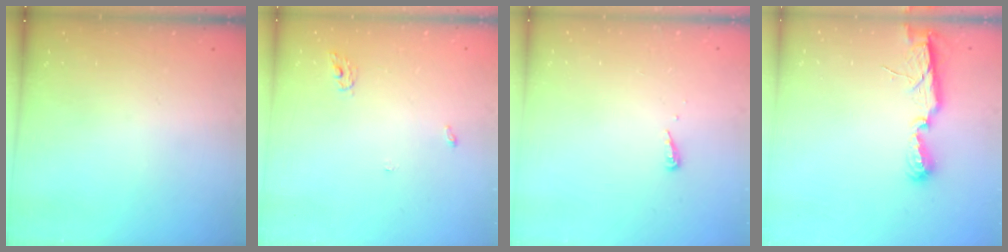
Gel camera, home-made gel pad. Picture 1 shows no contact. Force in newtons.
{"total": 3.3, "press": 3.3, "slide": 0.2}
{"total": 3.9, "press": 3.9, "slide": 0.5}
{"total": 7.0, "press": 7.0, "slide": 0.5}